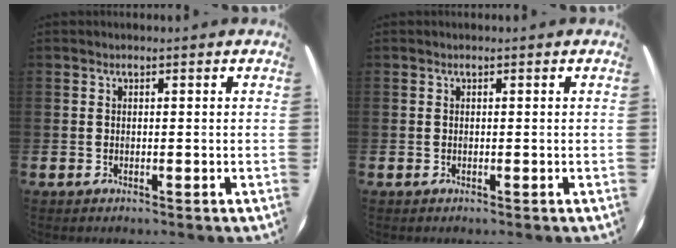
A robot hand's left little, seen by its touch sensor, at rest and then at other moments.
{"total": 0.0}